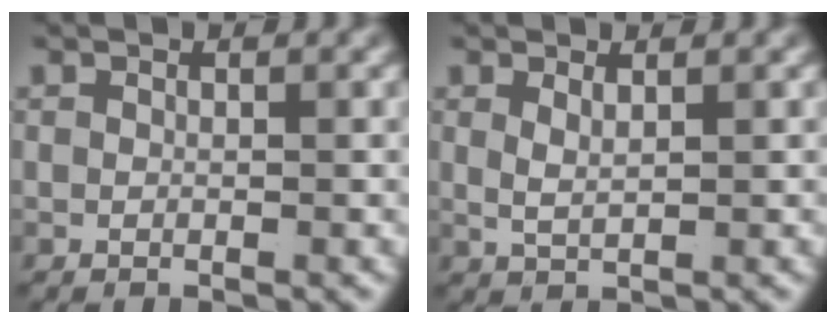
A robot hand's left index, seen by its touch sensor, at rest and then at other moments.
{"total": 1.5, "force": [0.7, 0.4, 1.2], "torque": [-0.028, -0.011, 0.026]}